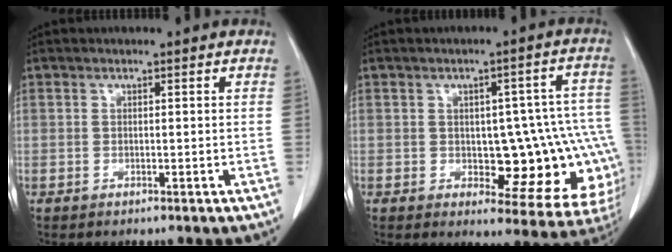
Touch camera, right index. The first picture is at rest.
{"total": 15.5, "force": [-2.4, 6.3, 14.0], "torque": [-0.105, 0.033, -0.012]}